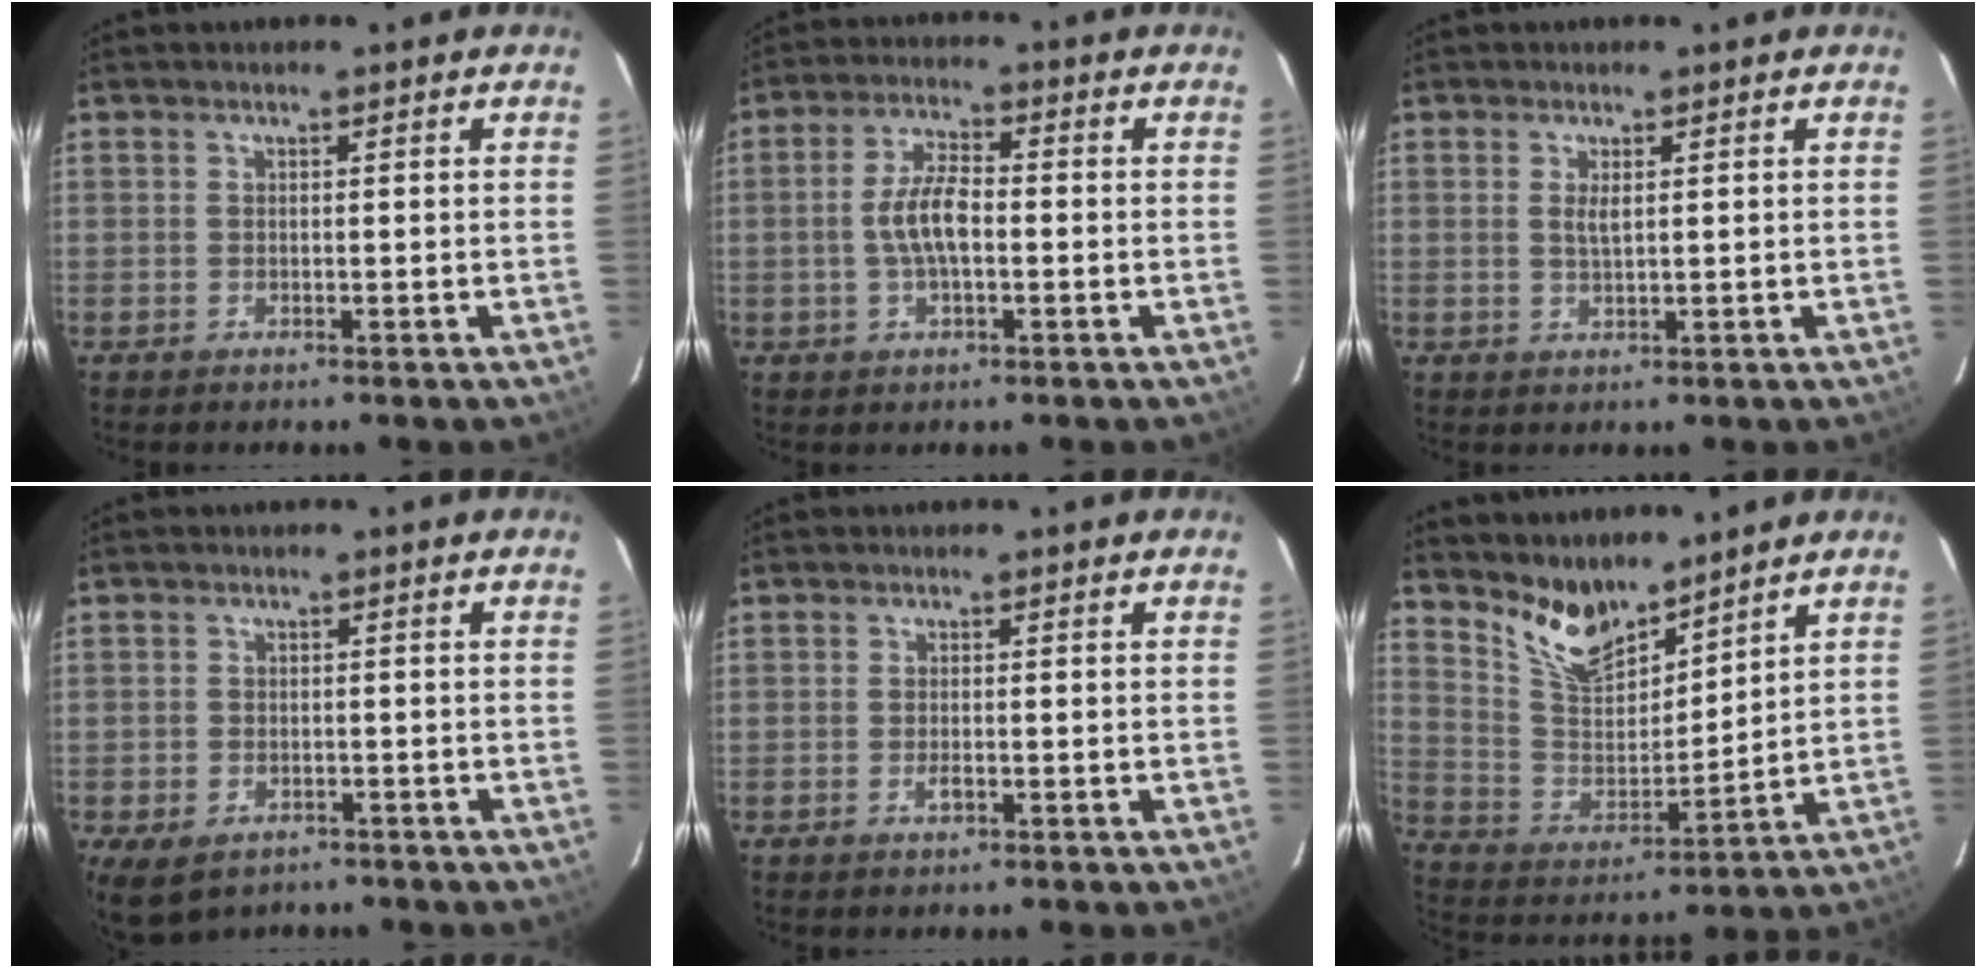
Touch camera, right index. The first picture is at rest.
{"total": 6.3, "force": [-1.0, 2.1, 5.8], "torque": [-0.118, 0.008, -0.020]}
{"total": 1.8, "force": [0.5, 0.3, 1.7], "torque": [-0.034, -0.002, 0.009]}
{"total": 6.6, "force": [-3.5, 4.7, 3.0], "torque": [-0.065, -0.010, -0.047]}
{"total": 1.3, "force": [-0.6, 0.3, 1.1], "torque": [-0.023, -0.002, -0.012]}
{"total": 11.3, "force": [9.4, 4.2, 4.7], "torque": [-0.099, -0.002, 0.187]}